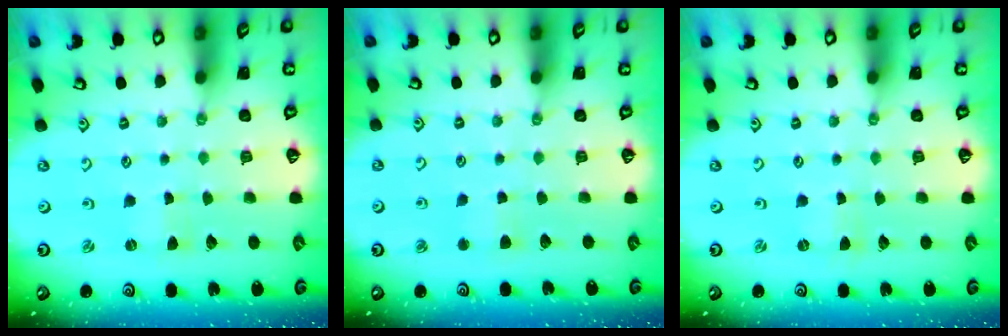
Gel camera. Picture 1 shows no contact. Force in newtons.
{"total": 3.6, "press": 3.6, "slide": 0.5}
{"total": 0.0}